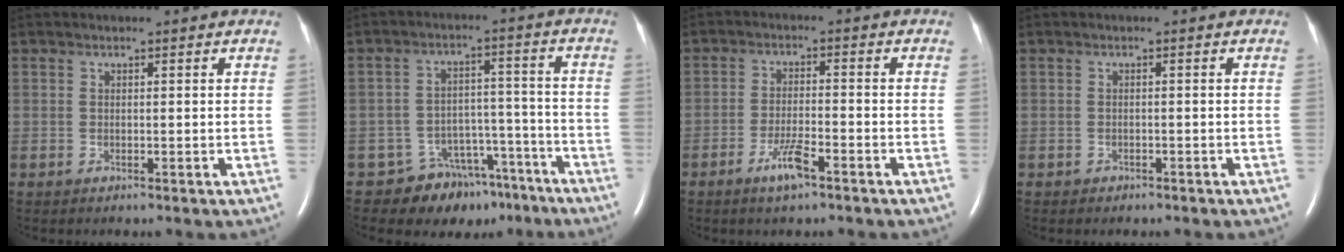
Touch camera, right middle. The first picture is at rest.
{"total": 10.1, "force": [-8.0, 6.0, 1.4], "torque": [0.008, 0.061, -0.111]}
{"total": 4.7, "force": [-3.0, 0.7, 3.6], "torque": [-0.073, -0.003, -0.054]}
{"total": 1.0, "force": [-0.7, 0.6, 0.2], "torque": [-0.009, 0.003, -0.007]}